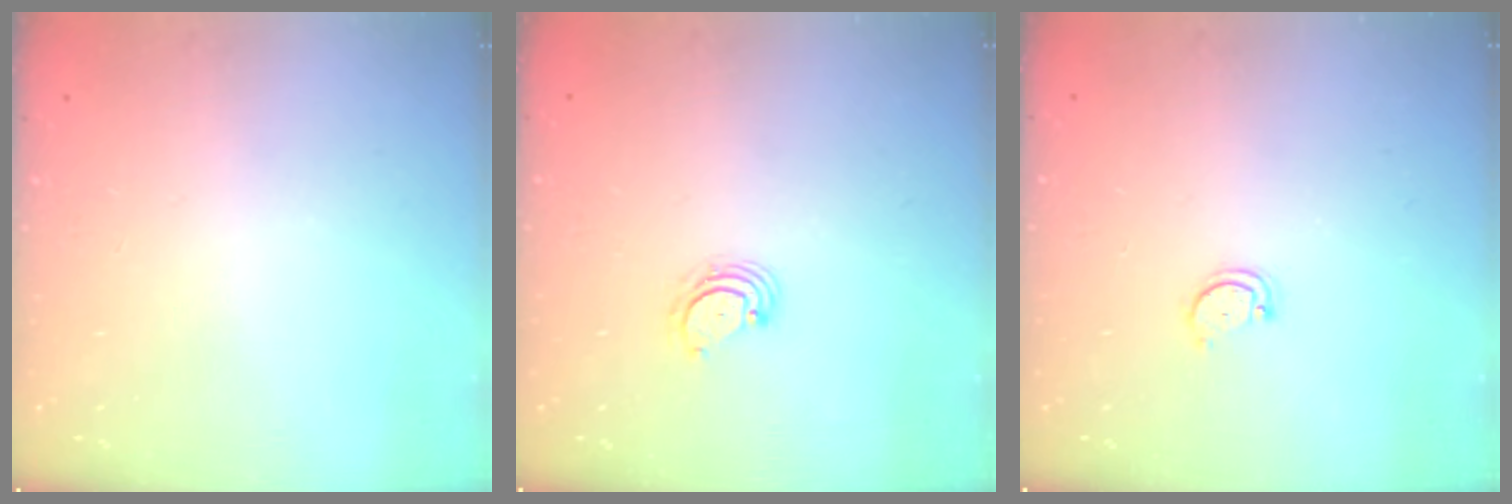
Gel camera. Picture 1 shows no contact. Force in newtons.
{"total": 3.2, "press": 3.1, "slide": 0.4}
{"total": 2.8, "press": 2.8, "slide": 0.3}